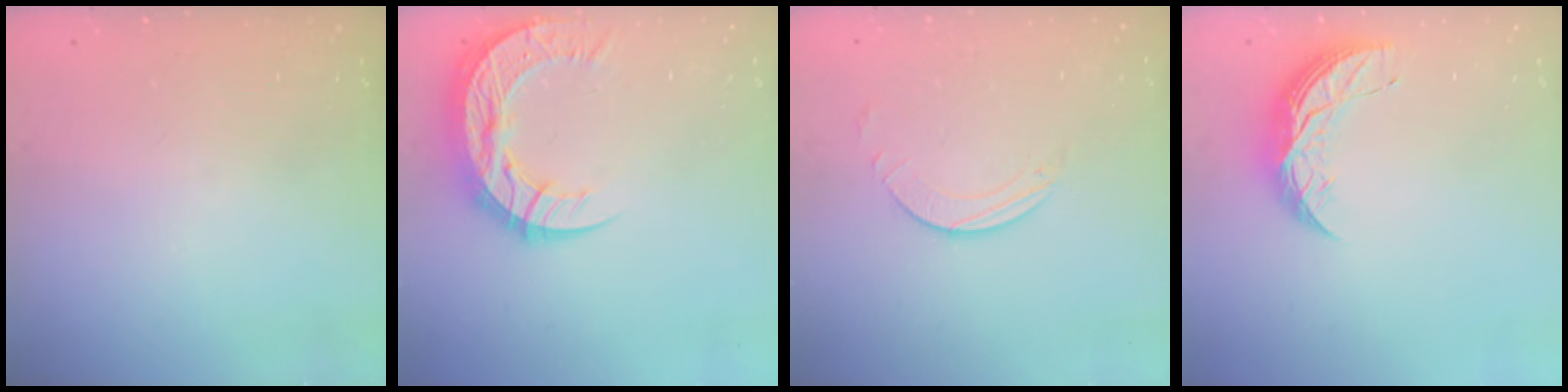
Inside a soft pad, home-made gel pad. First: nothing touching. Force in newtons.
{"total": 15.4, "press": 15.3, "slide": 1.2}
{"total": 1.6, "press": 1.6, "slide": 0.2}
{"total": 8.4, "press": 8.4, "slide": 0.4}